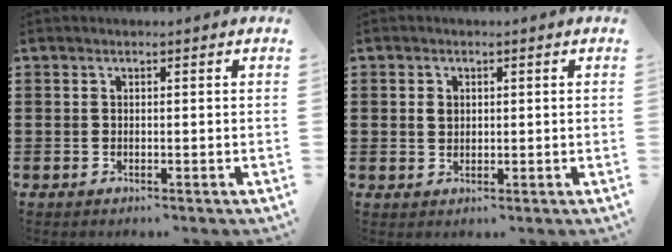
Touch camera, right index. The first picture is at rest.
{"total": 1.6, "force": [0.3, 1.2, 1.0], "torque": [-0.024, 0.004, 0.006]}